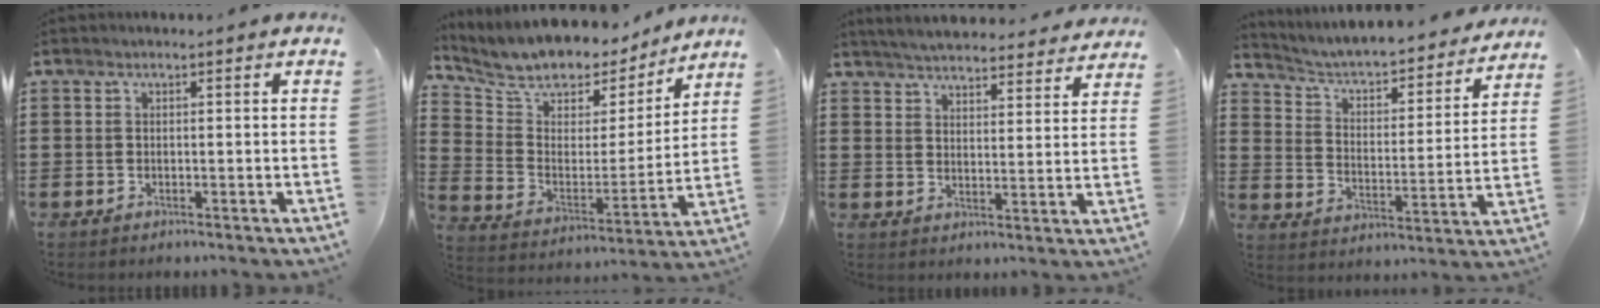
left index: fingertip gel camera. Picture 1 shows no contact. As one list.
[{"total": 7.7, "force": [6.9, 3.1, 1.5], "torque": [-0.068, -0.052, 0.117]}, {"total": 4.9, "force": [4.9, 0.0, 0.8], "torque": [-0.035, -0.027, 0.086]}, {"total": 3.9, "force": [3.6, 0.5, 1.4], "torque": [-0.047, -0.034, 0.051]}]